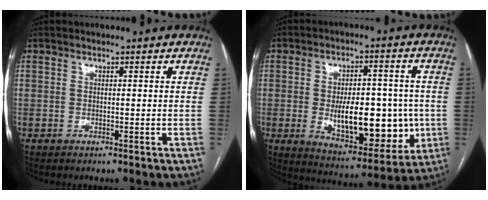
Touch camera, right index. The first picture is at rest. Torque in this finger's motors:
{"motor_torque": [0.78, -0.37, 0.88, 0.20]}